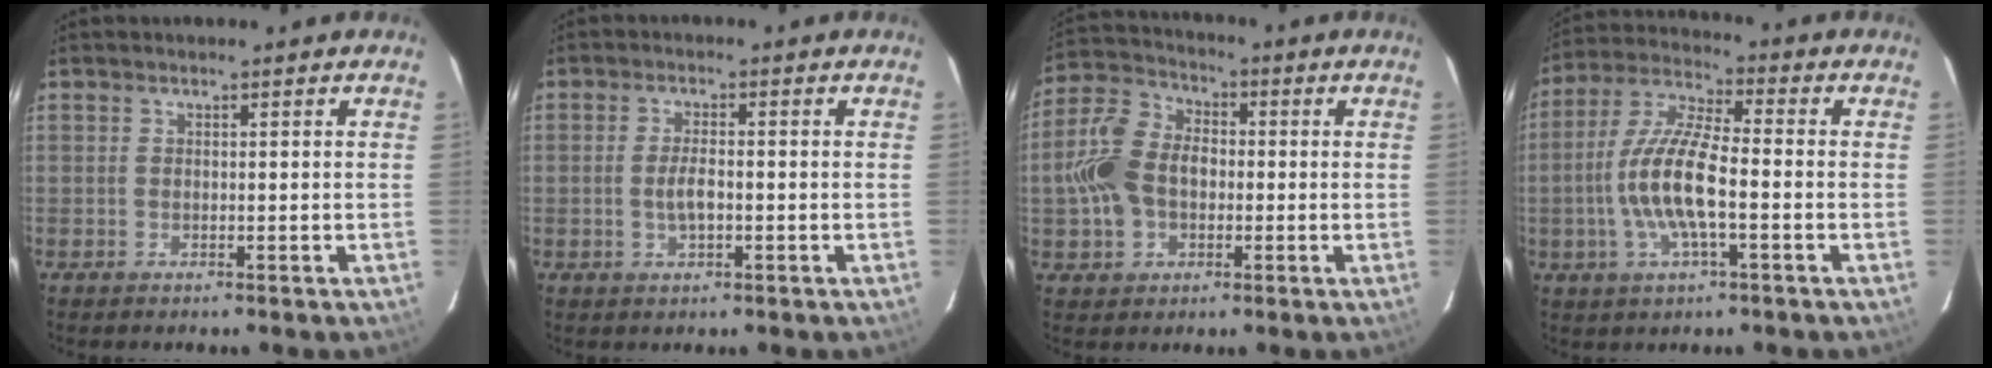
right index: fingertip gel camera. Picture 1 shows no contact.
{"total": 3.7, "force": [-0.7, 1.5, 3.2], "torque": [-0.063, 0.000, -0.010]}
{"total": 12.8, "force": [-1.3, 9.6, 8.3], "torque": [-0.188, 0.025, -0.023]}
{"total": 12.6, "force": [-2.6, 3.7, 11.8], "torque": [-0.245, 0.003, -0.053]}